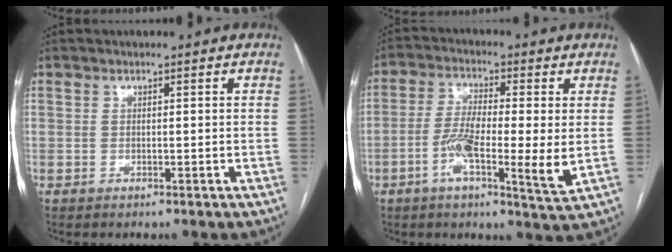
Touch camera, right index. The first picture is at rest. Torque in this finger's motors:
{"motor_torque": [0.59, 0.08, 0.58, 0.16]}